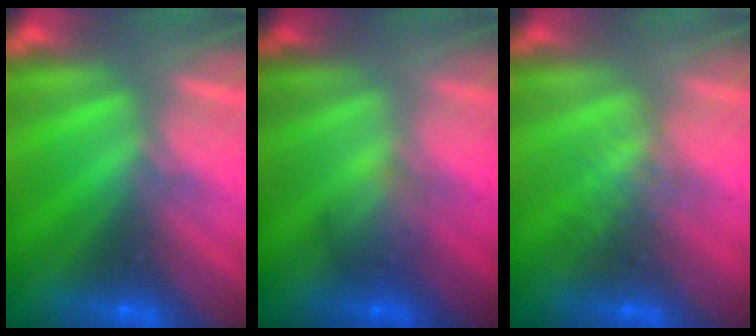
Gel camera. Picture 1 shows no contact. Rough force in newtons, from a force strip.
{"total": 1.8}
{"total": 1.9}